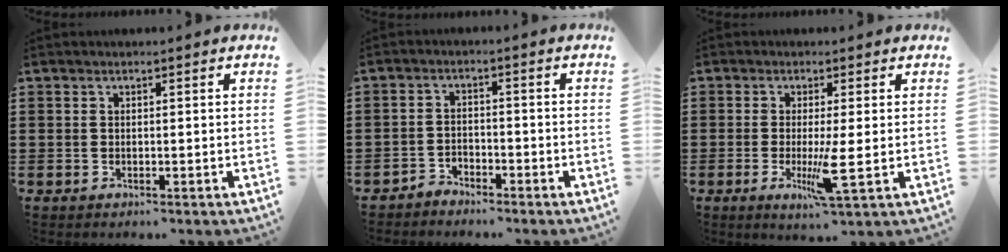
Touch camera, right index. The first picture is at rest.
{"total": 2.3, "force": [-2.2, 0.6, -0.2], "torque": [-0.005, 0.005, -0.048]}
{"total": 5.5, "force": [-0.8, 0.1, 5.4], "torque": [-0.108, -0.022, -0.017]}